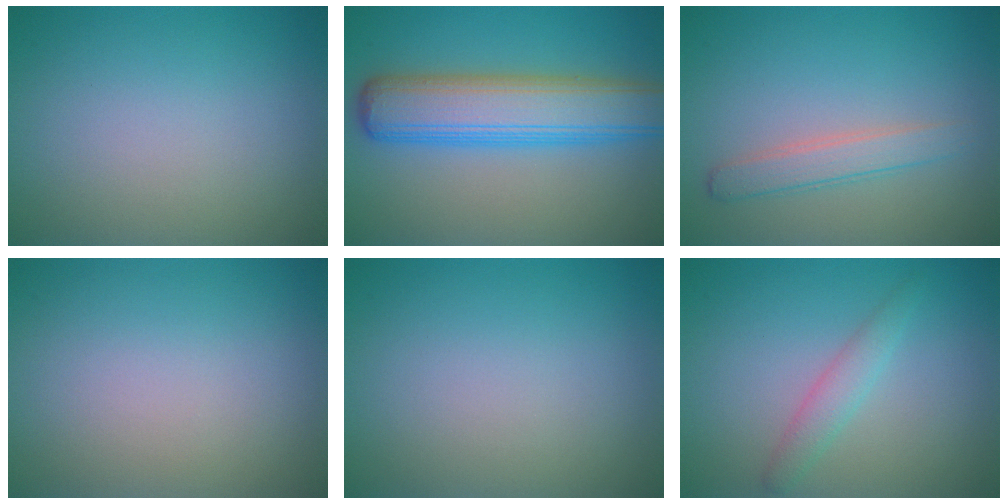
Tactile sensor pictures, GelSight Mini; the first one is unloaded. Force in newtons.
{"total": 8.1, "press": 8.1, "slide": 0.2}
{"total": 2.2, "press": 2.2, "slide": 0.1}
{"total": 0.0}
{"total": 0.0}
{"total": 1.9, "press": 1.9, "slide": 0.2}